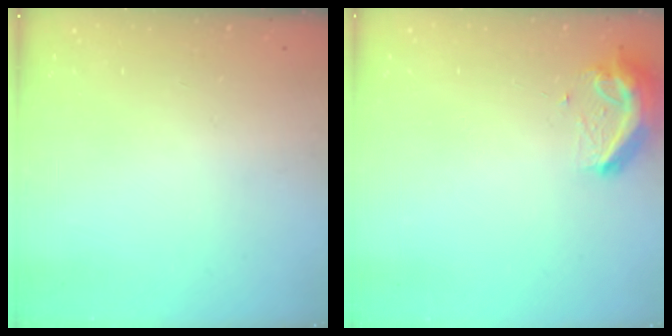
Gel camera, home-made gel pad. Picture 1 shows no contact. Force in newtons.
{"total": 10.1, "press": 10.1, "slide": 0.9}